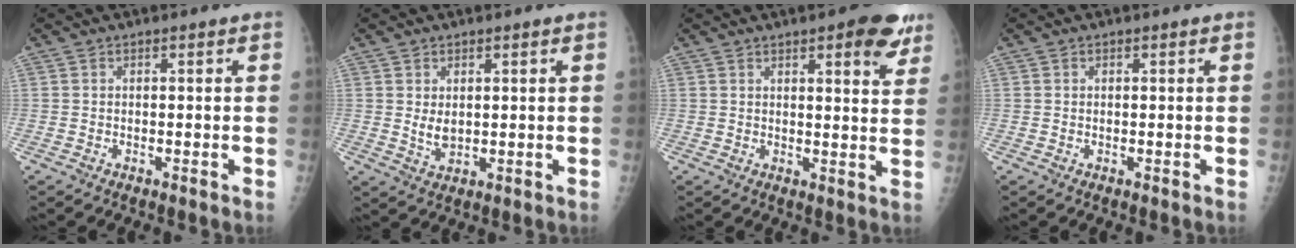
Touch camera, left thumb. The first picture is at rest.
{"total": 3.3, "force": [0.7, 2.0, 2.5], "torque": [-0.034, -0.011, 0.019]}
{"total": 8.5, "force": [4.9, 2.6, 6.5], "torque": [-0.056, -0.020, 0.057]}
{"total": 0.0}